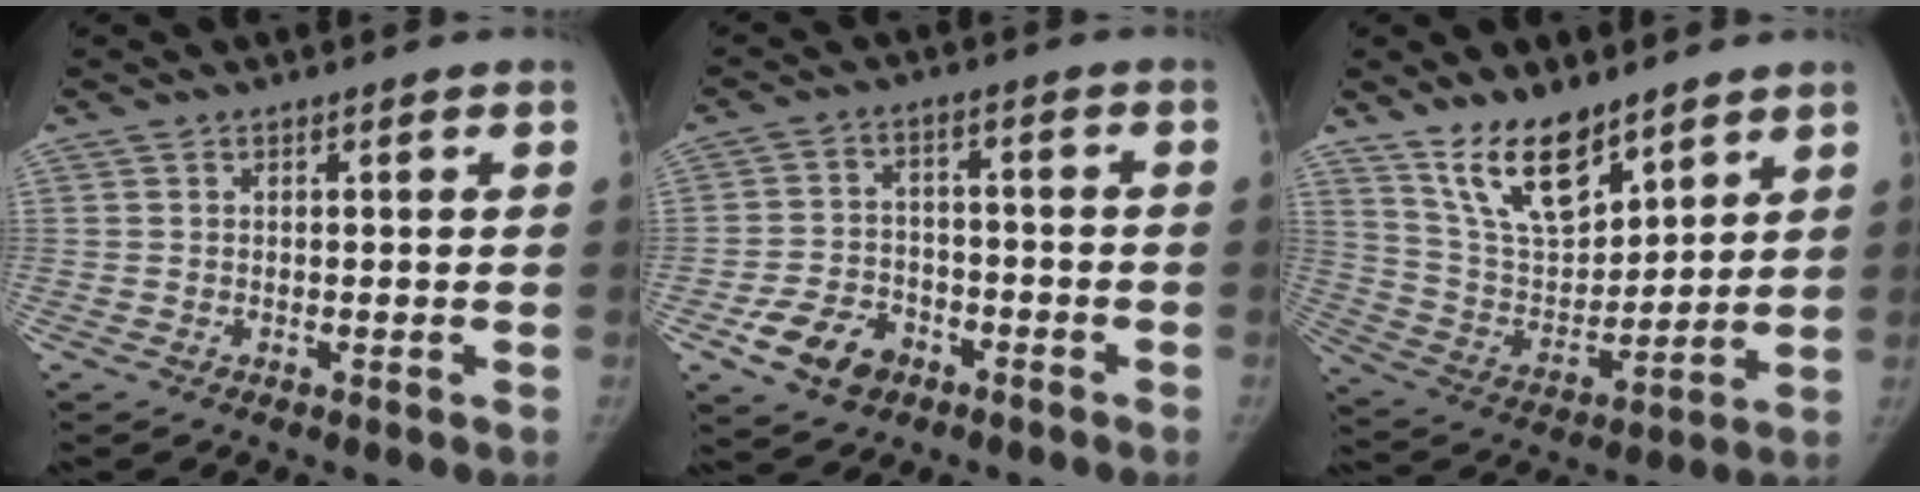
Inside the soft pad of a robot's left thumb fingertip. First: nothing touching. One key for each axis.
{"total": 9.2, "fx": -4.9, "fy": 6.5, "fz": 4.4, "tx": -0.063, "ty": 0.026, "tz": -0.081}
{"total": 14.6, "fx": 10.5, "fy": 6.4, "fz": 7.9, "tx": -0.102, "ty": -0.069, "tz": 0.206}